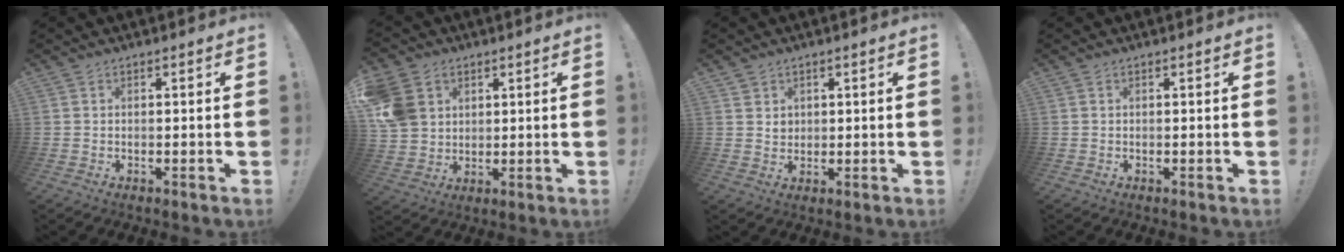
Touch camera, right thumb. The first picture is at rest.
{"total": 11.4, "force": [4.1, 9.5, 4.7], "torque": [-0.088, -0.012, 0.088]}
{"total": 3.0, "force": [1.7, 2.4, 0.4], "torque": [0.001, -0.011, 0.028]}
{"total": 0.0}